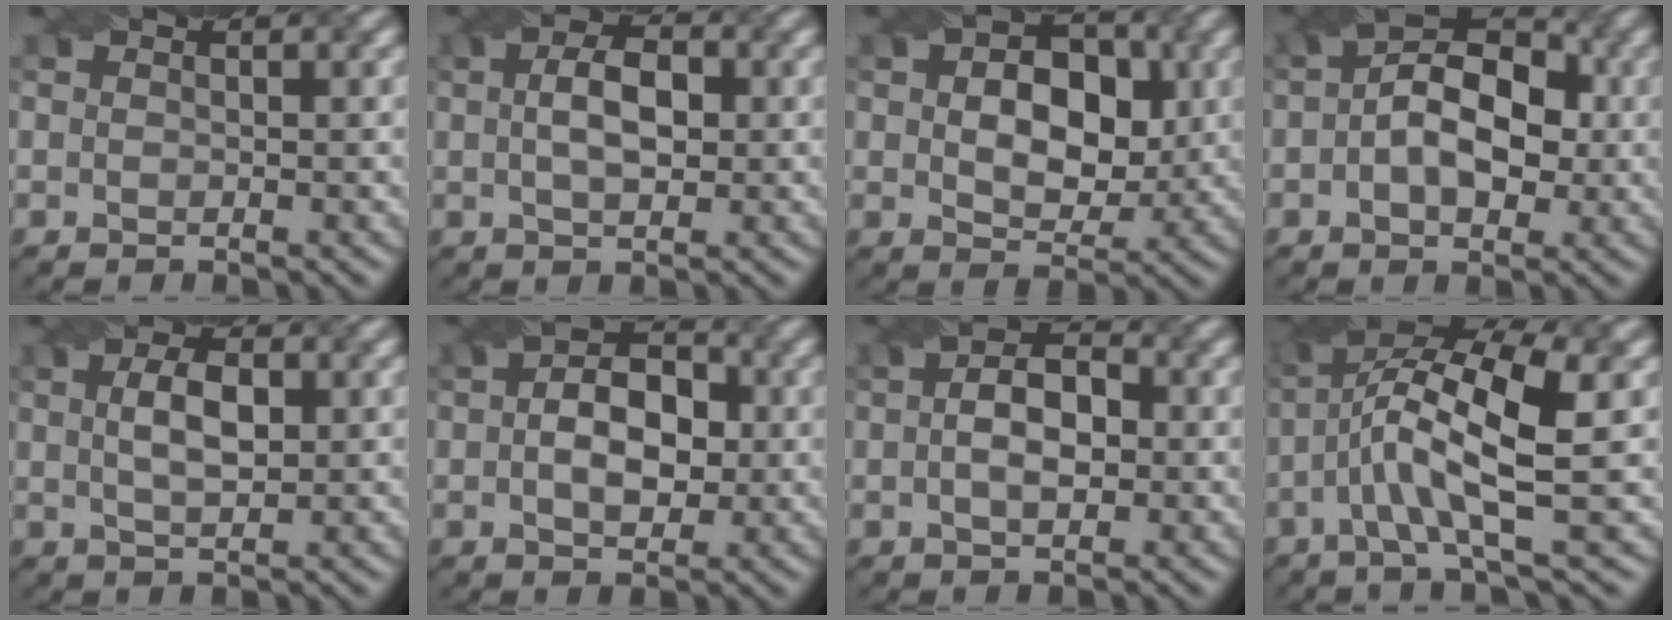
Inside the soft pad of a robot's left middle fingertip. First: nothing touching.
{"total": 3.3, "force": [-0.2, 1.9, 2.6], "torque": [-0.041, 0.007, 0.009]}
{"total": 6.1, "force": [0.0, 4.3, 4.2], "torque": [-0.055, 0.004, 0.012]}
{"total": 6.6, "force": [-0.4, 4.3, 5.1], "torque": [-0.059, 0.018, 0.001]}
{"total": 2.5, "force": [0.0, 1.3, 2.1], "torque": [-0.041, 0.004, 0.016]}
{"total": 5.2, "force": [-0.5, 3.5, 3.7], "torque": [-0.047, 0.010, 0.002]}
{"total": 3.9, "force": [-0.5, 2.5, 2.9], "torque": [-0.035, 0.011, -0.001]}
{"total": 7.9, "force": [-0.4, 2.0, 7.7], "torque": [-0.146, 0.018, 0.005]}